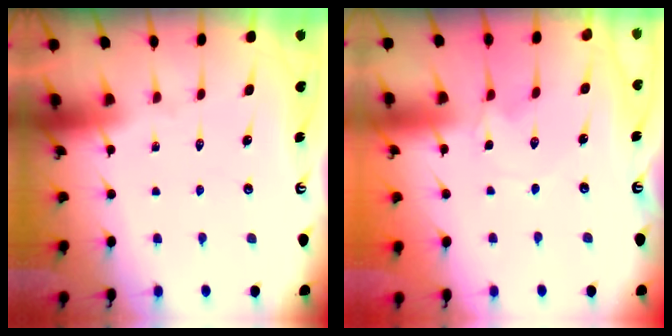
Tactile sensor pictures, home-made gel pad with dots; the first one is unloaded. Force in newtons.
{"total": 0.0}